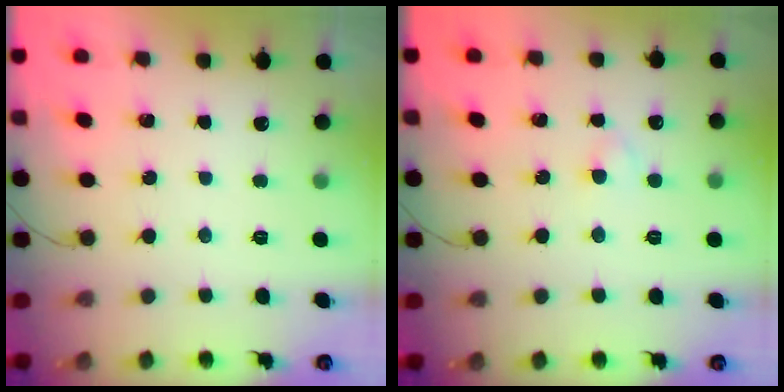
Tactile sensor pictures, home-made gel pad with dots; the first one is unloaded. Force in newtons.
{"total": 2.1, "press": 1.9, "slide": 1.0}